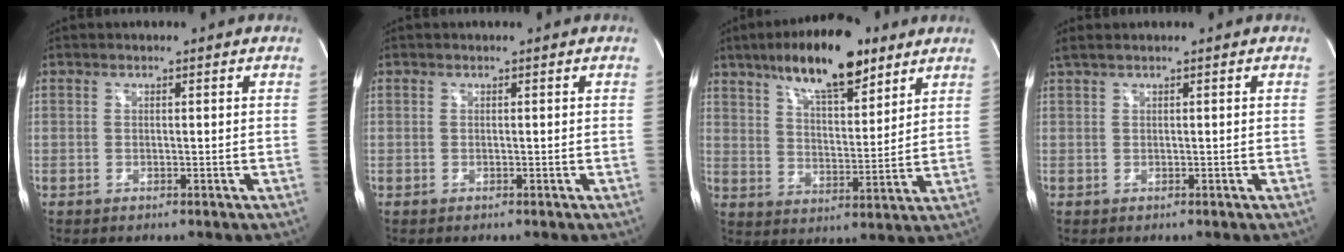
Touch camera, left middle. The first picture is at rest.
{"total": 0.0}
{"total": 14.7, "force": [9.8, 4.3, 10.0], "torque": [-0.165, 0.011, 0.166]}
{"total": 1.6, "force": [1.1, 0.0, 1.1], "torque": [-0.025, 0.026, 0.025]}